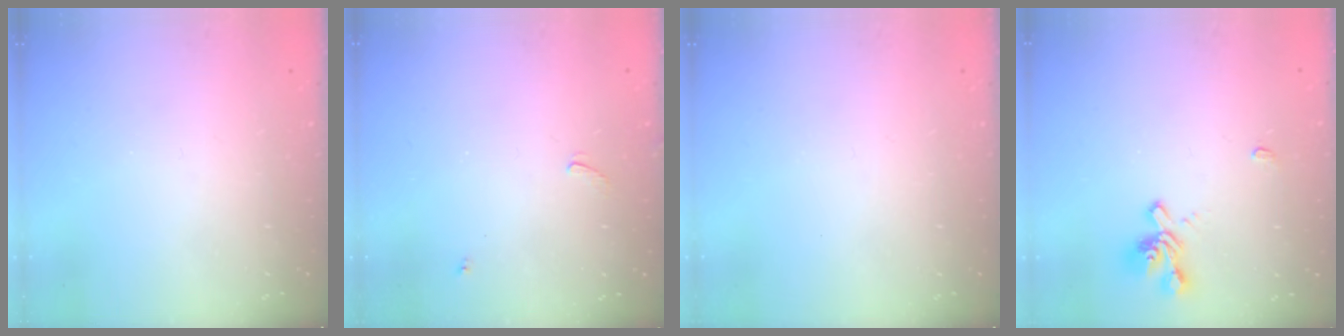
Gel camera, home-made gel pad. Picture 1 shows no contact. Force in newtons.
{"total": 4.7, "press": 4.7, "slide": 0.4}
{"total": 0.0}
{"total": 1.5, "press": 1.0, "slide": 1.1}